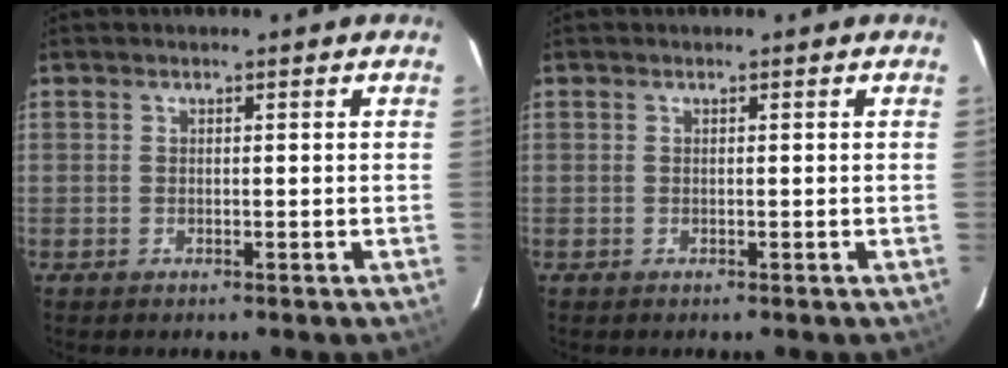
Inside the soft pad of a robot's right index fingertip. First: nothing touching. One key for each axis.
{"total": 0.0}